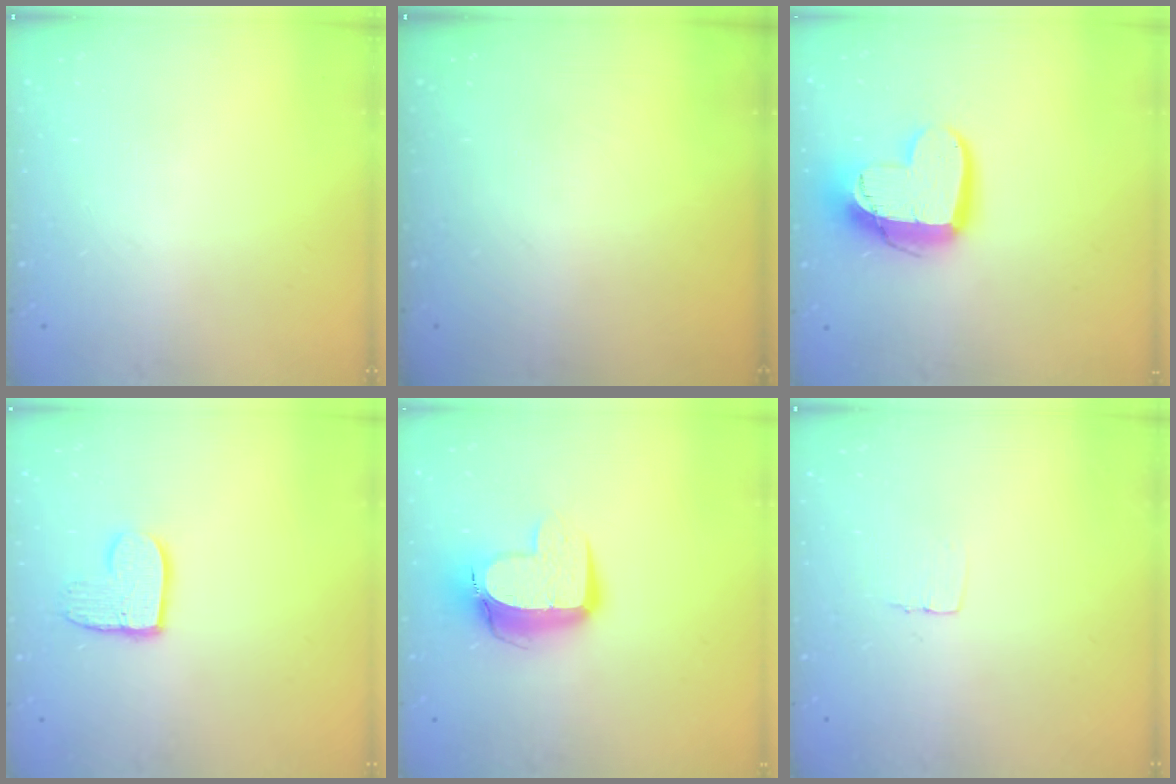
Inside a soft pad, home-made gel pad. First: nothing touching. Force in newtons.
{"total": 0.0}
{"total": 15.8, "press": 15.8, "slide": 1.3}
{"total": 9.2, "press": 9.2, "slide": 0.2}
{"total": 11.5, "press": 11.5, "slide": 1.0}
{"total": 3.1, "press": 3.1, "slide": 0.2}